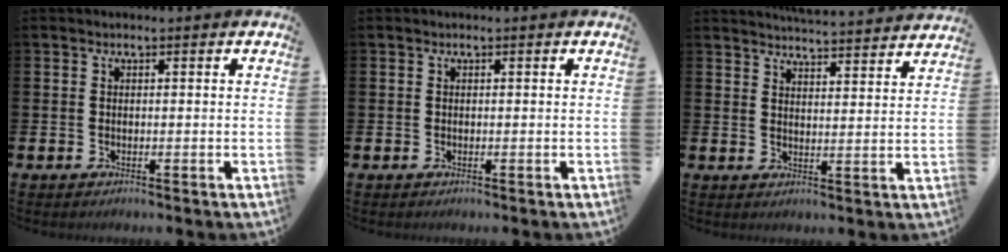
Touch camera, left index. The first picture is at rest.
{"total": 0.0}
{"total": 4.9, "force": [4.9, -0.1, 0.2], "torque": [-0.016, -0.035, 0.087]}